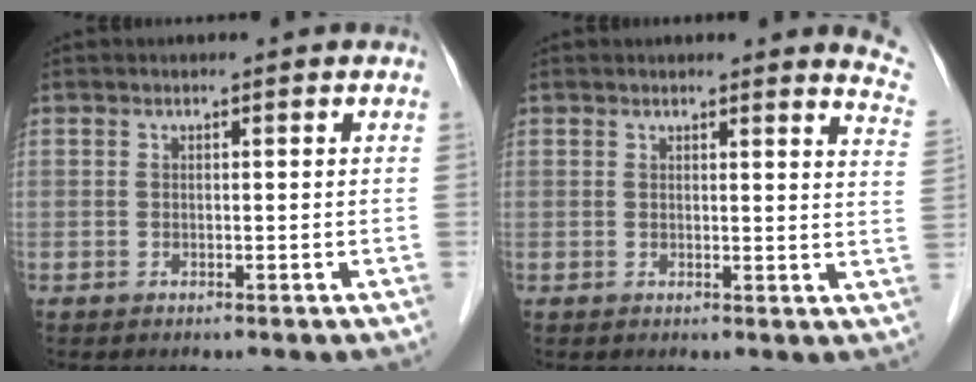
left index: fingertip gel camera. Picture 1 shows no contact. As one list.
[{"total": 7.0, "force": [6.8, 0.3, 1.9], "torque": [-0.003, -0.050, 0.038]}]